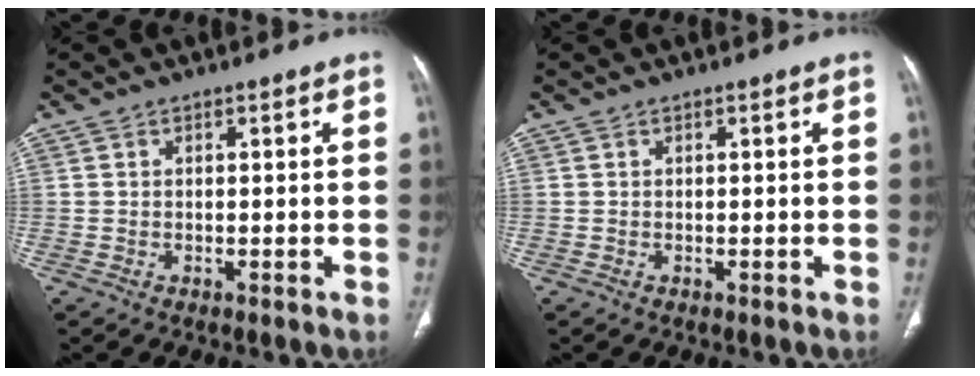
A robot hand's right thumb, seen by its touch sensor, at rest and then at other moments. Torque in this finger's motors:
{"motor_torque": [1.72, 1.54, 0.29, -0.19, 0.00]}